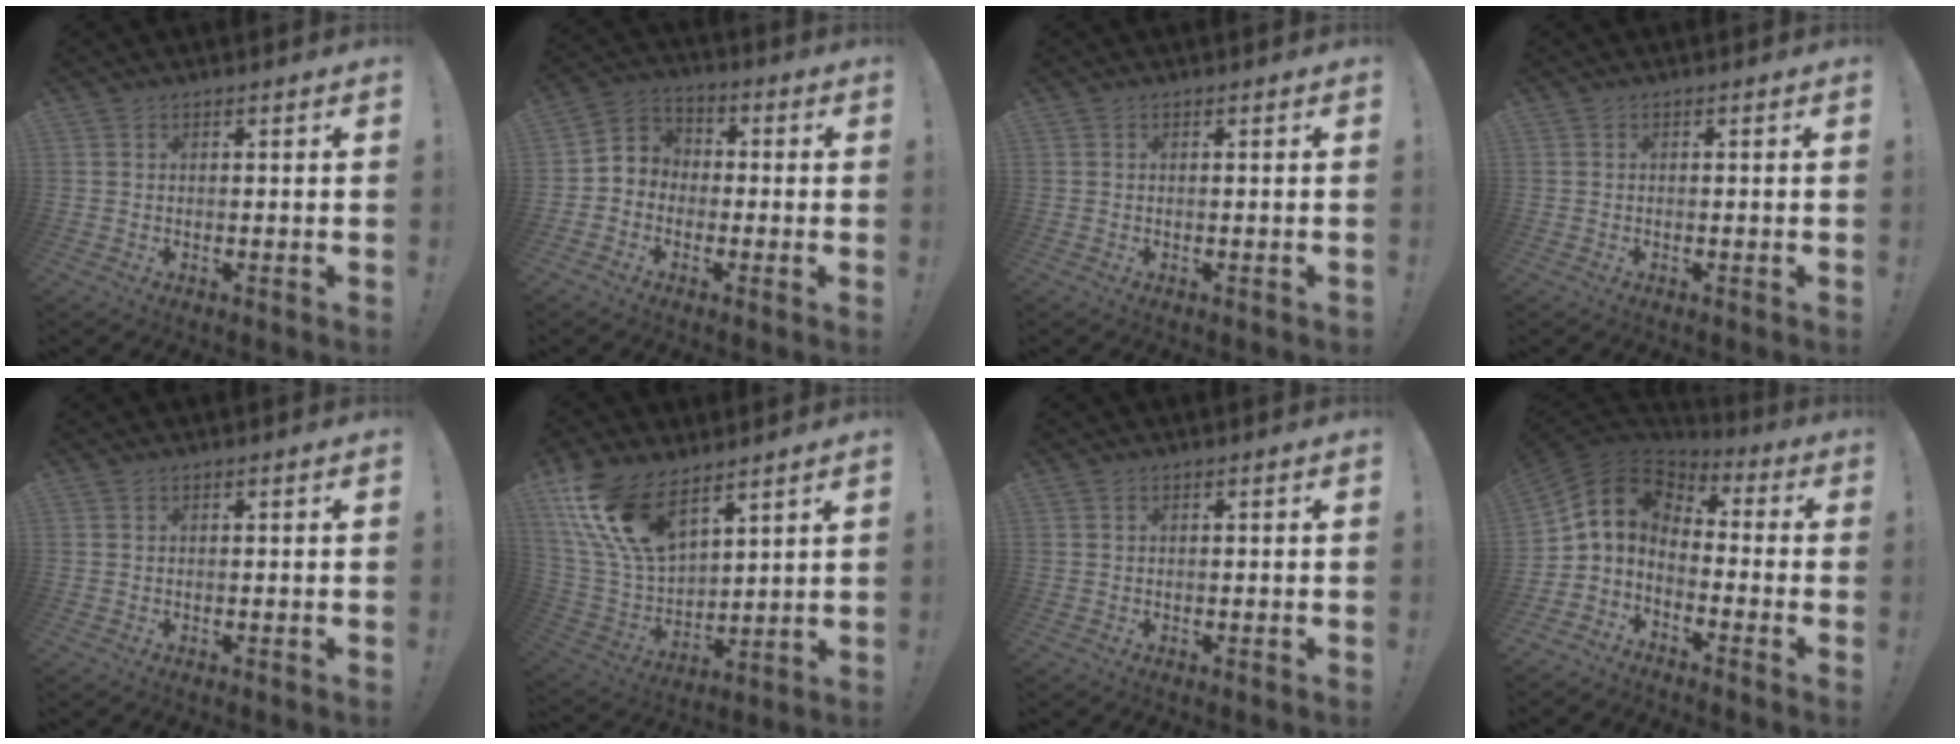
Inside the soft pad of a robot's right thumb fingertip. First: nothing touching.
{"total": 5.8, "force": [-3.0, 4.9, 0.9], "torque": [-0.012, 0.025, -0.050]}
{"total": 0.0}
{"total": 0.0}
{"total": 0.0}
{"total": 17.8, "force": [11.5, 8.8, 10.3], "torque": [-0.228, -0.073, 0.216]}
{"total": 0.0}
{"total": 8.2, "force": [0.0, 5.9, 5.7], "torque": [-0.113, -0.001, -0.006]}